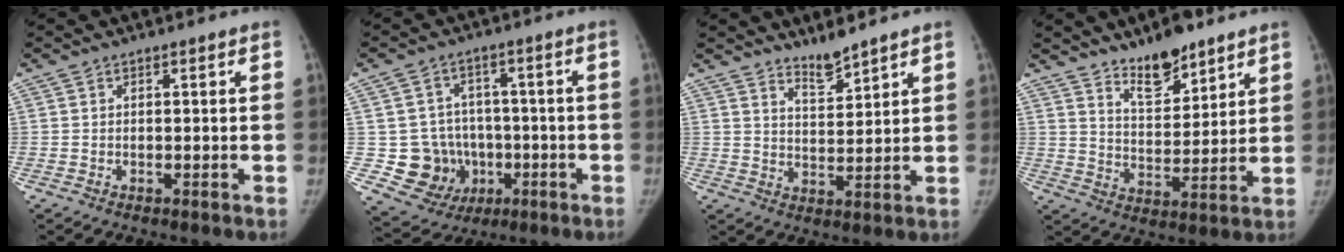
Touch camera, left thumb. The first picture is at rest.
{"total": 11.1, "force": [-1.8, 10.5, 3.3], "torque": [-0.019, 0.016, -0.013]}
{"total": 4.8, "force": [4.4, 0.8, 1.8], "torque": [-0.024, -0.042, 0.084]}
{"total": 10.1, "force": [7.7, 3.9, 5.3], "torque": [-0.065, -0.062, 0.137]}